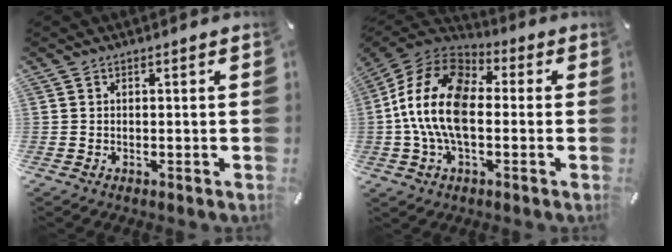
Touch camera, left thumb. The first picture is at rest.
{"total": 17.1, "force": [-1.7, 10.6, 13.3], "torque": [-0.284, 0.017, -0.032]}